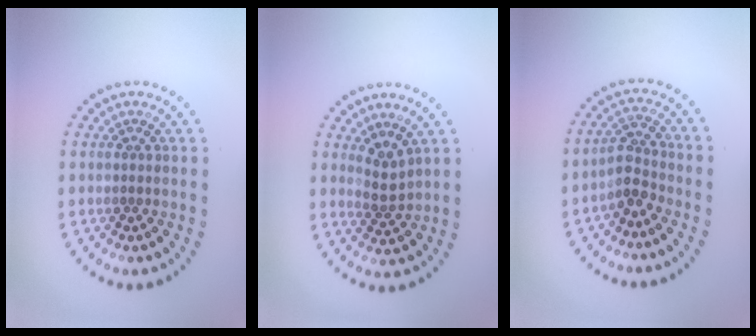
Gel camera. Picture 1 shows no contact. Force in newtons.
{"total": 1.9, "press": 1.4, "slide": 1.2}
{"total": 2.5, "press": 2.1, "slide": 1.4}